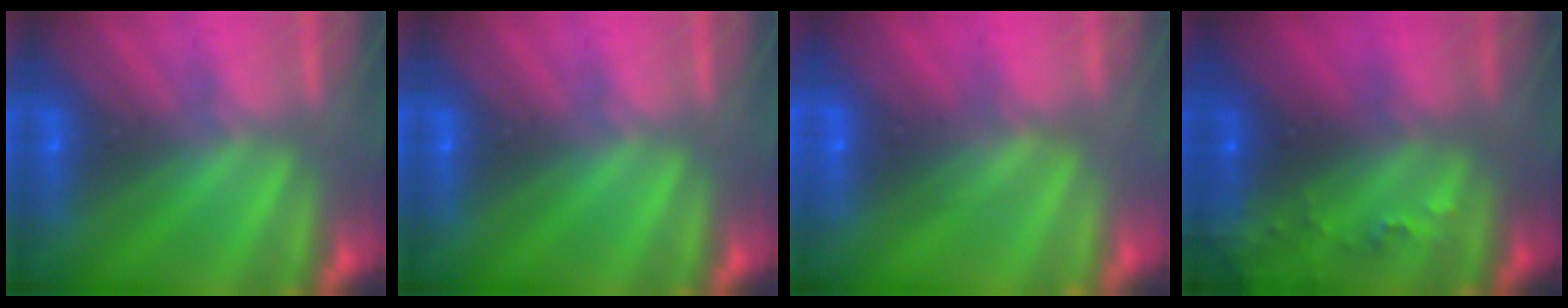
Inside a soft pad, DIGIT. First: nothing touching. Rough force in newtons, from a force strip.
{"total": 0.0}
{"total": 2.7}
{"total": 7.2}